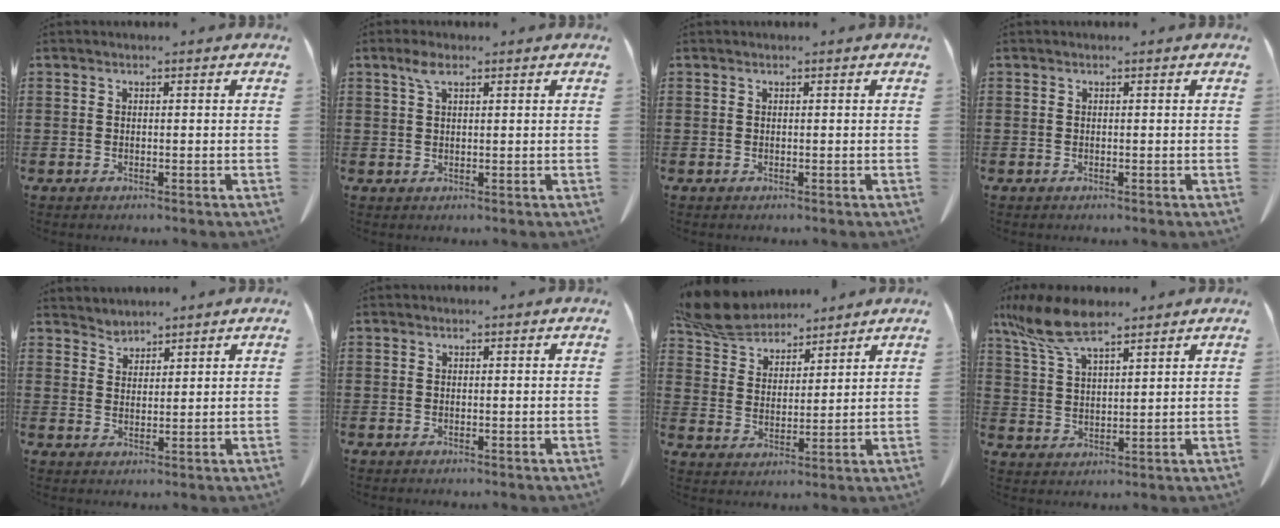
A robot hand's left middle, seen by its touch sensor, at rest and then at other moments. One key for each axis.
{"total": 2.6, "fx": 1.4, "fy": 0.8, "fz": 2.0, "tx": -0.046, "ty": 0.003, "tz": 0.024}
{"total": 0.0}
{"total": 0.0}
{"total": 2.4, "fx": 2.3, "fy": 0.3, "fz": -0.3, "tx": -0.001, "ty": -0.008, "tz": 0.047}
{"total": 0.0}
{"total": 7.9, "fx": 7.2, "fy": 2.4, "fz": 2.1, "tx": -0.076, "ty": -0.026, "tz": 0.134}
{"total": 9.2, "fx": 6.6, "fy": 2.6, "fz": 5.9, "tx": -0.146, "ty": -0.015, "tz": 0.119}